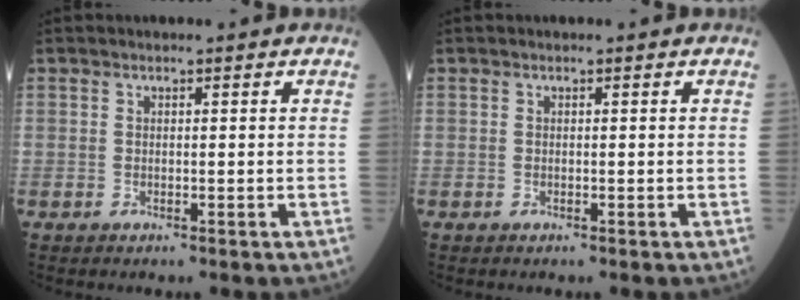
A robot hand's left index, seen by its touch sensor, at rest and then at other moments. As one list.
[{"total": 0.0}]